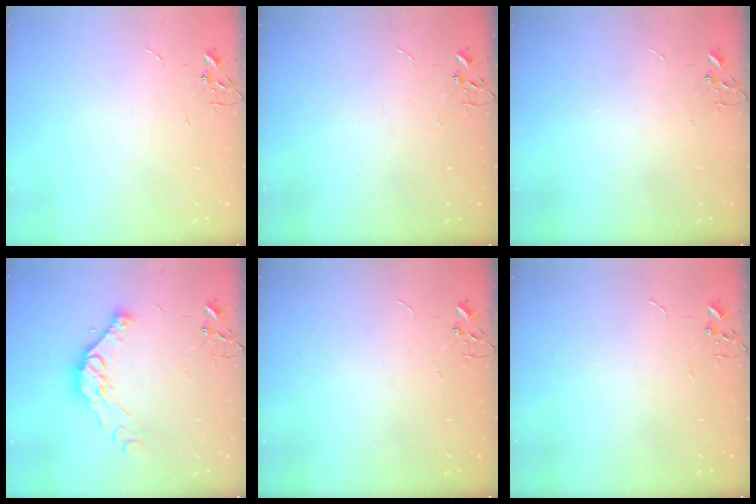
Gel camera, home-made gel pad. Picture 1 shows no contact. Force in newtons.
{"total": 0.0}
{"total": 0.0}
{"total": 14.1, "press": 14.0, "slide": 1.3}
{"total": 0.0}
{"total": 0.0}